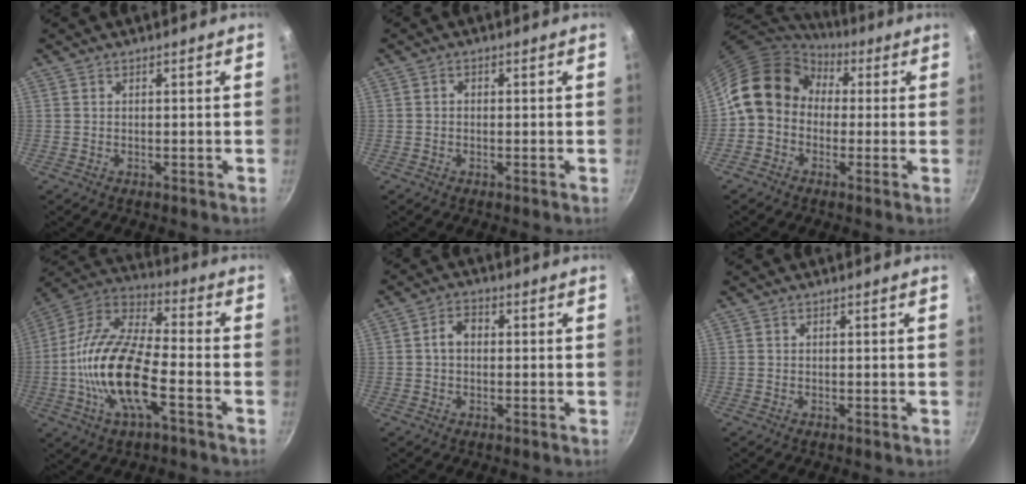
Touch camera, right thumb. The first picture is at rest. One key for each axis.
{"total": 0.9, "fx": -0.2, "fy": 0.8, "fz": 0.4, "tx": -0.008, "ty": 0.005, "tz": -0.004}
{"total": 12.3, "fx": 1.8, "fy": 10.3, "fz": 6.5, "tx": -0.086, "ty": 0.030, "tz": 0.008}
{"total": 18.9, "fx": -5.2, "fy": 7.4, "fz": 16.6, "tx": -0.322, "ty": 0.037, "tz": -0.118}
{"total": 3.8, "fx": 0.1, "fy": 2.8, "fz": 2.6, "tx": -0.032, "ty": 0.014, "tz": -0.004}
{"total": 0.0}